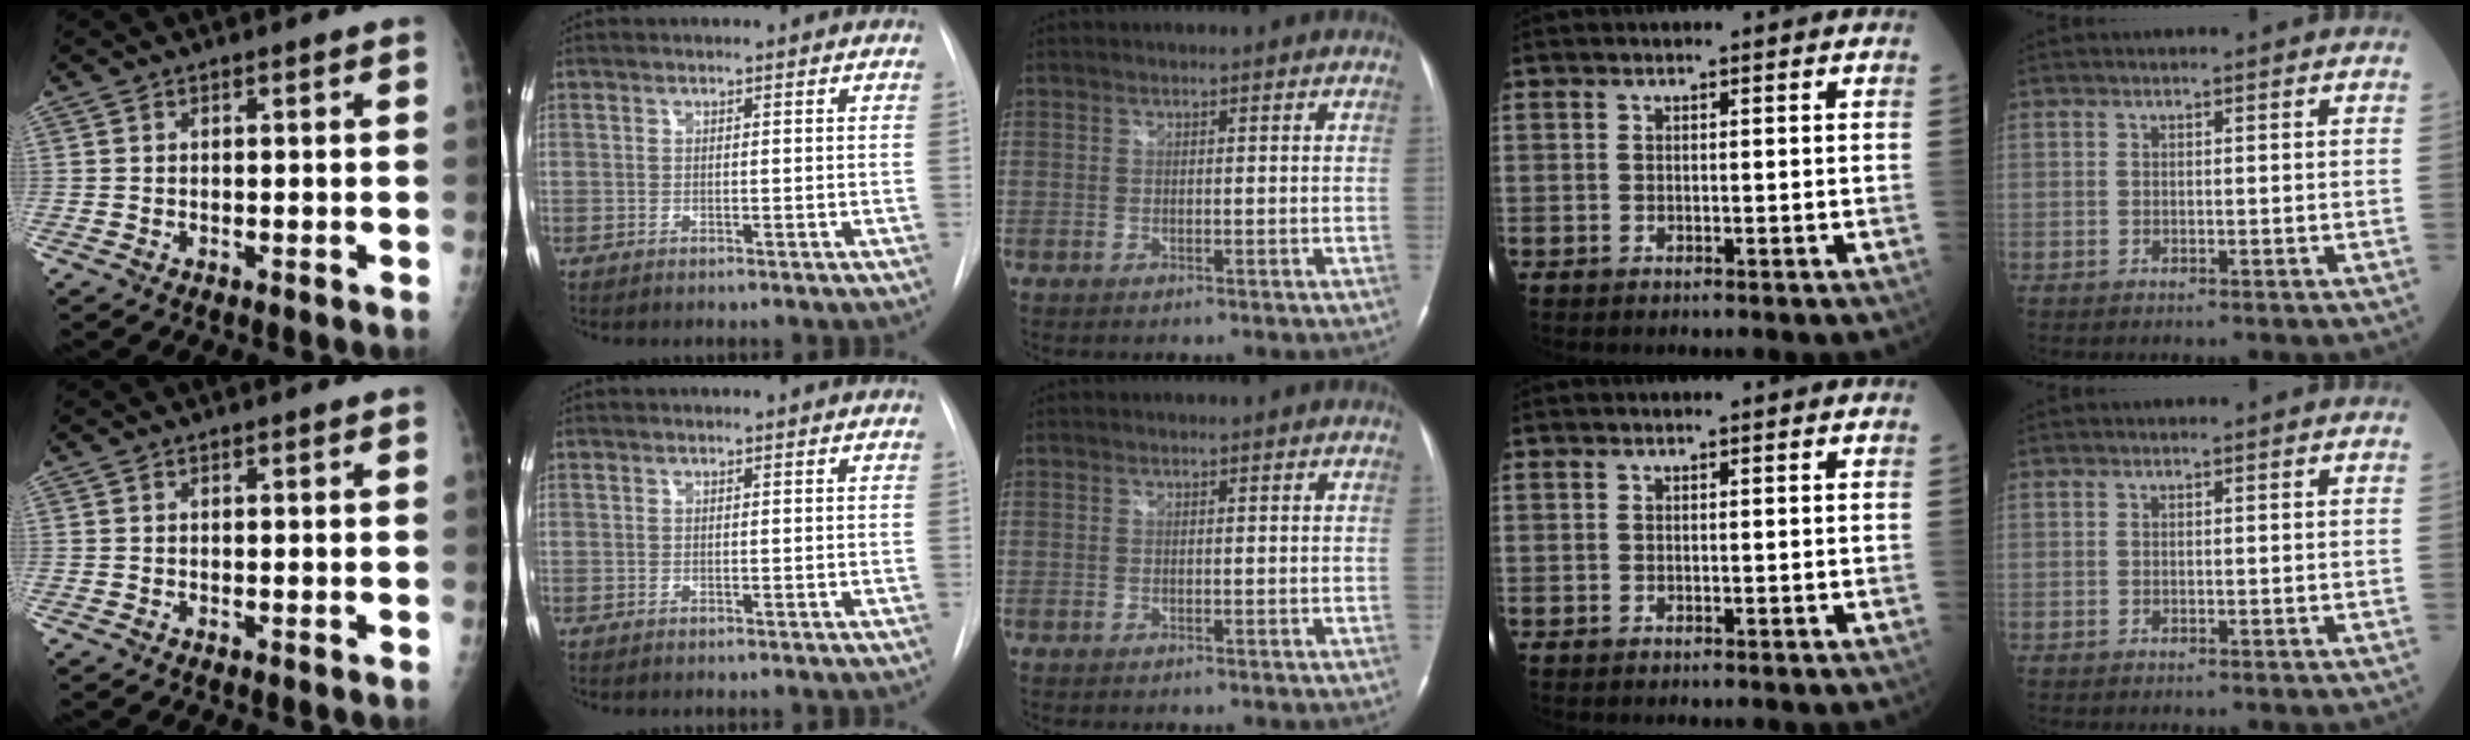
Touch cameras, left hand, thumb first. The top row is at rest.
{}